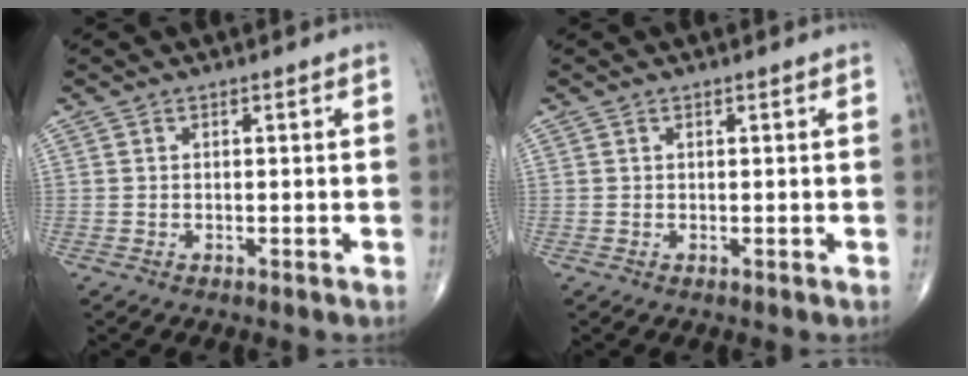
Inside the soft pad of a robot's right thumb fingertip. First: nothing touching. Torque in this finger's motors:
{"motor_torque": [0.28, 0.07, -0.14, 0.02, 0.03]}